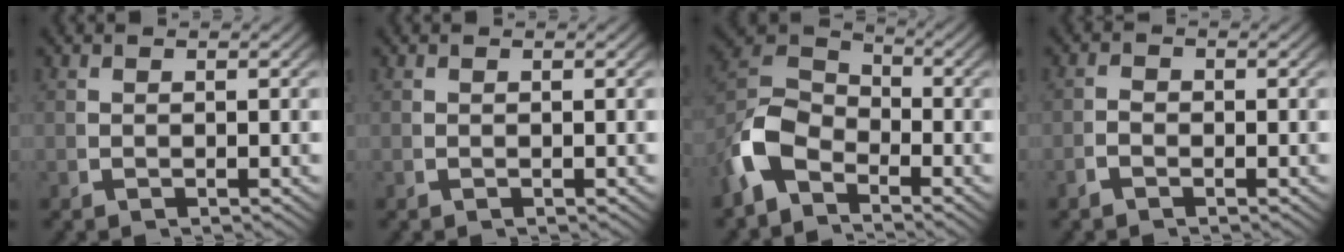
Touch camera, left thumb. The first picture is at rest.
{"total": 0.0}
{"total": 7.8, "force": [-1.6, 5.7, 5.0], "torque": [-0.108, -0.009, -0.030]}
{"total": 0.8, "force": [-0.8, 0.2, 0.0], "torque": [0.005, 0.005, -0.024]}